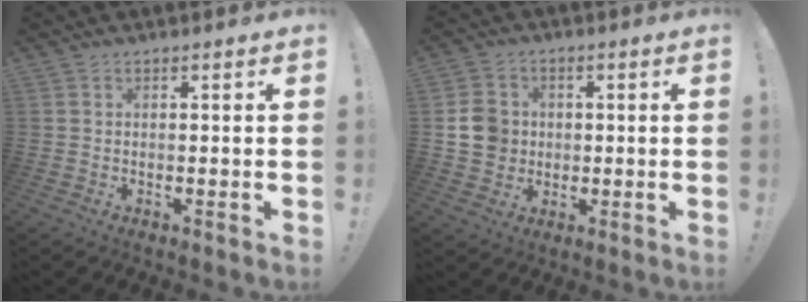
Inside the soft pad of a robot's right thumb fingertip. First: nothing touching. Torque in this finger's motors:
{"motor_torque": [0.82, 0.72, 0.52, -0.19, 0.12]}